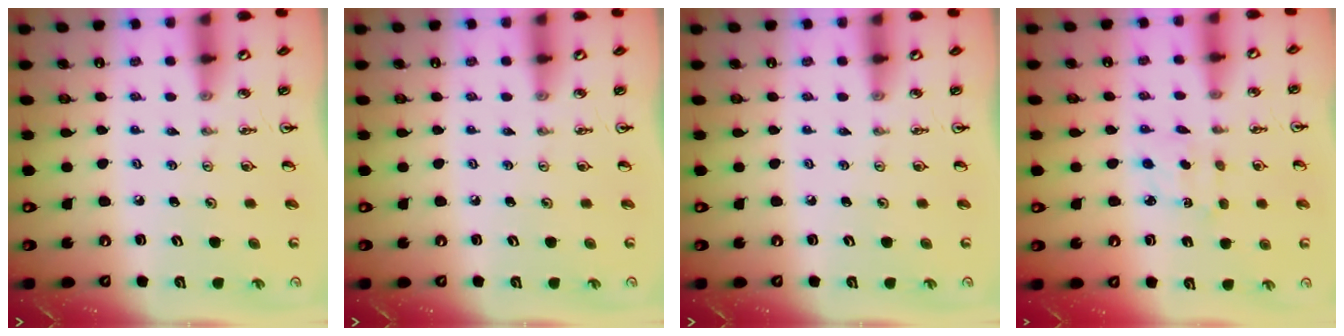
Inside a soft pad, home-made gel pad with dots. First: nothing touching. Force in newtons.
{"total": 0.0}
{"total": 0.0}
{"total": 2.2, "press": 2.1, "slide": 0.7}